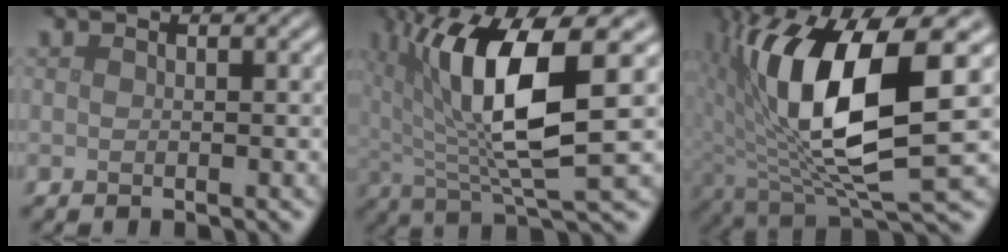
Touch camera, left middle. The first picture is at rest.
{"total": 10.2, "force": [2.4, 2.7, 9.5], "torque": [-0.170, -0.005, 0.047]}
{"total": 13.5, "force": [1.7, 5.3, 12.3], "torque": [-0.232, -0.018, 0.037]}